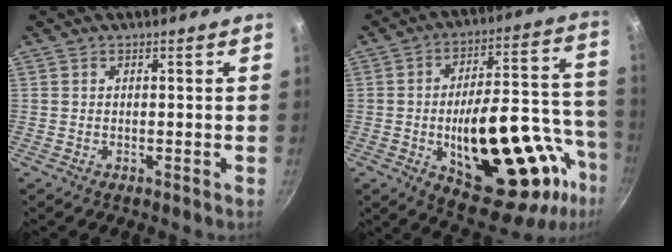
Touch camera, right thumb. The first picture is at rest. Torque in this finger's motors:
{"motor_torque": [2.49, 2.52, 2.03, -0.70, 0.50]}